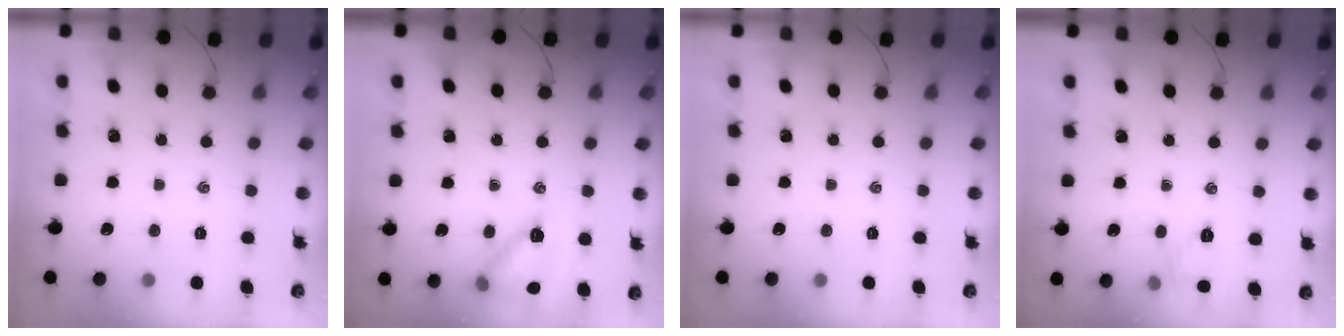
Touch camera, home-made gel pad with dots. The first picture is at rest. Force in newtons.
{"total": 13.1, "press": 13.1, "slide": 1.1}
{"total": 0.0}
{"total": 6.4, "press": 6.3, "slide": 1.3}